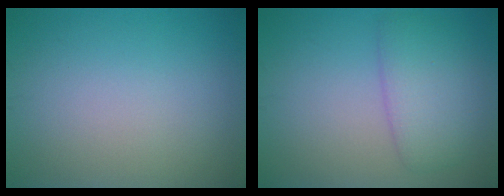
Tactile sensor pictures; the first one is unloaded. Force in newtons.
{"total": 4.1, "press": 4.1, "slide": 0.2}